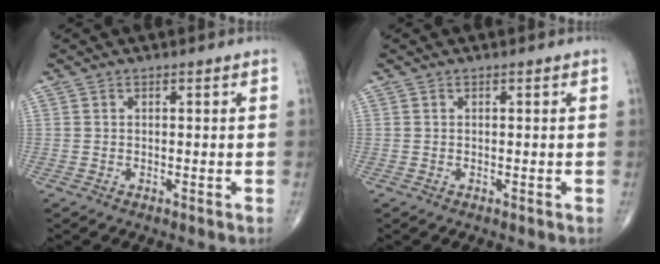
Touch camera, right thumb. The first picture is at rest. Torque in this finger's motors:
{"motor_torque": [0.00, 0.00, -0.06, 0.04, 0.00]}